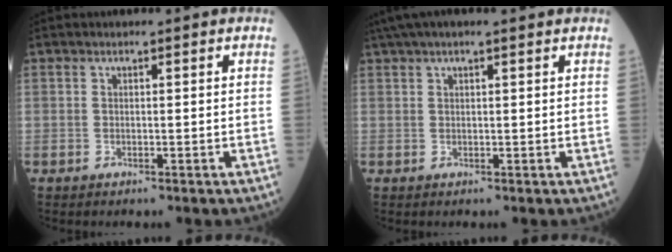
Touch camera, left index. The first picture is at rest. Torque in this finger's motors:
{"motor_torque": [0.47, -1.66, 0.38, 0.15]}